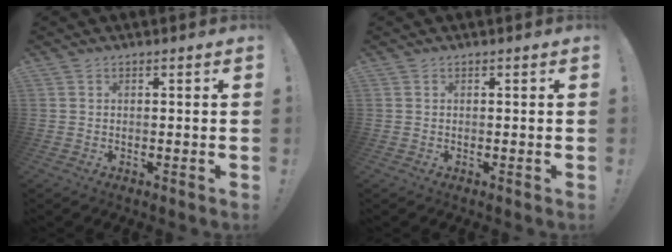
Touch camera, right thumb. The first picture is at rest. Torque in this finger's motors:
{"motor_torque": [-0.18, 0.01, 0.11, 0.17, 0.00]}